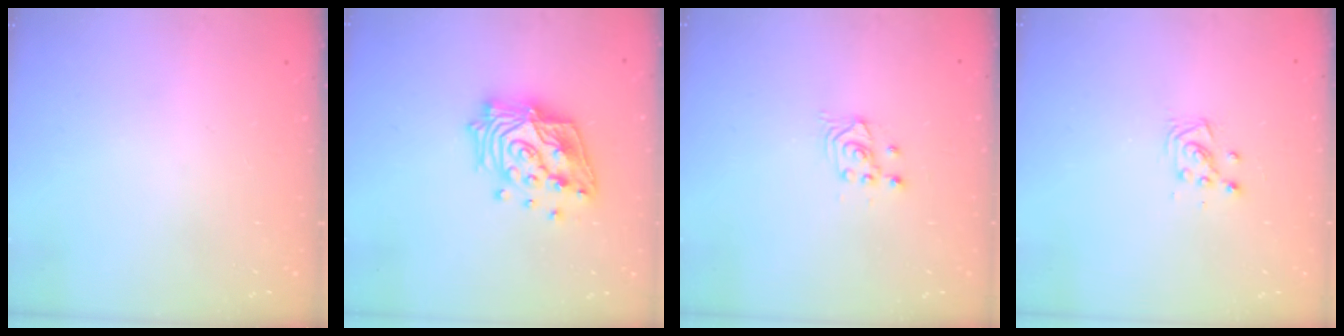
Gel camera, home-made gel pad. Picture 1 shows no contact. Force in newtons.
{"total": 18.8, "press": 18.7, "slide": 1.6}
{"total": 2.6, "press": 2.6, "slide": 0.1}
{"total": 4.0, "press": 4.0, "slide": 0.4}